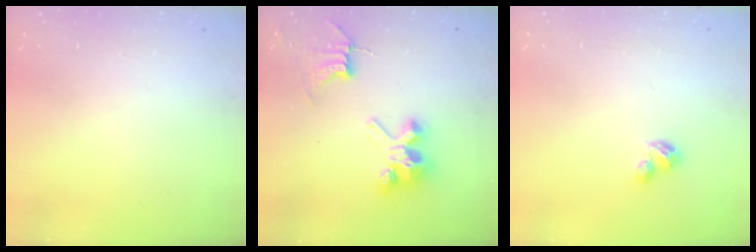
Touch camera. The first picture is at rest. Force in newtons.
{"total": 8.2, "press": 8.2, "slide": 0.7}
{"total": 2.9, "press": 2.8, "slide": 0.5}